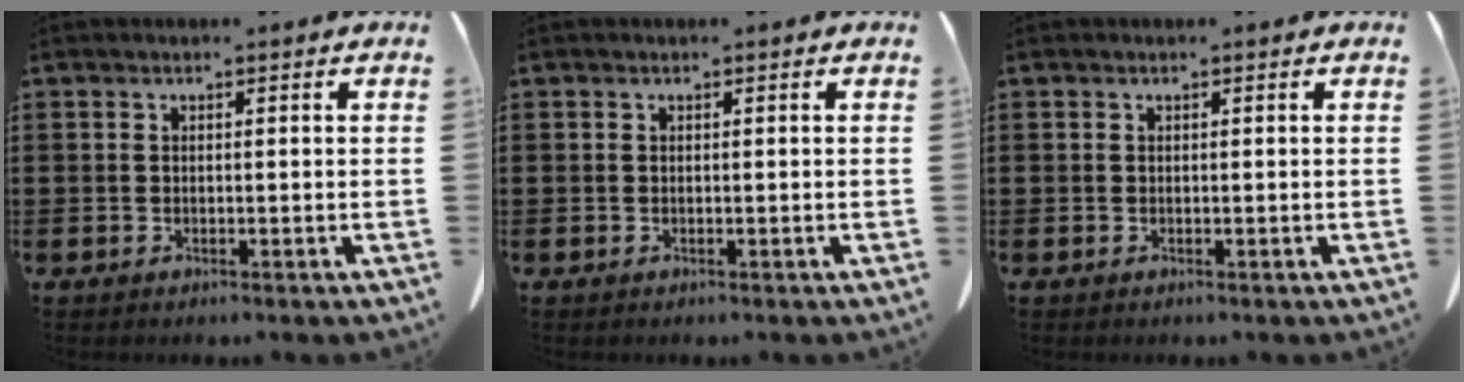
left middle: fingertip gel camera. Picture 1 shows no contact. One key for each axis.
{"total": 0.0}
{"total": 0.0}